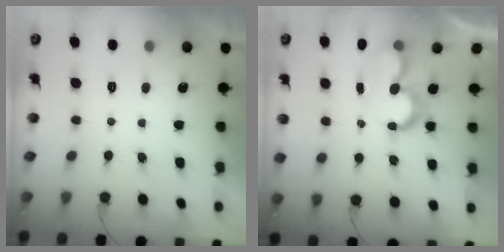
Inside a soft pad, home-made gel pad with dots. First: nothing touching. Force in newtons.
{"total": 8.5, "press": 8.4, "slide": 0.2}